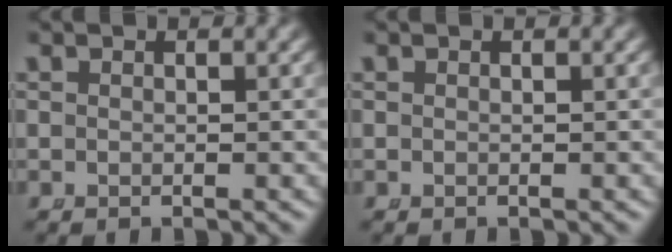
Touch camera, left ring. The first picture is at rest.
{"total": 0.0}